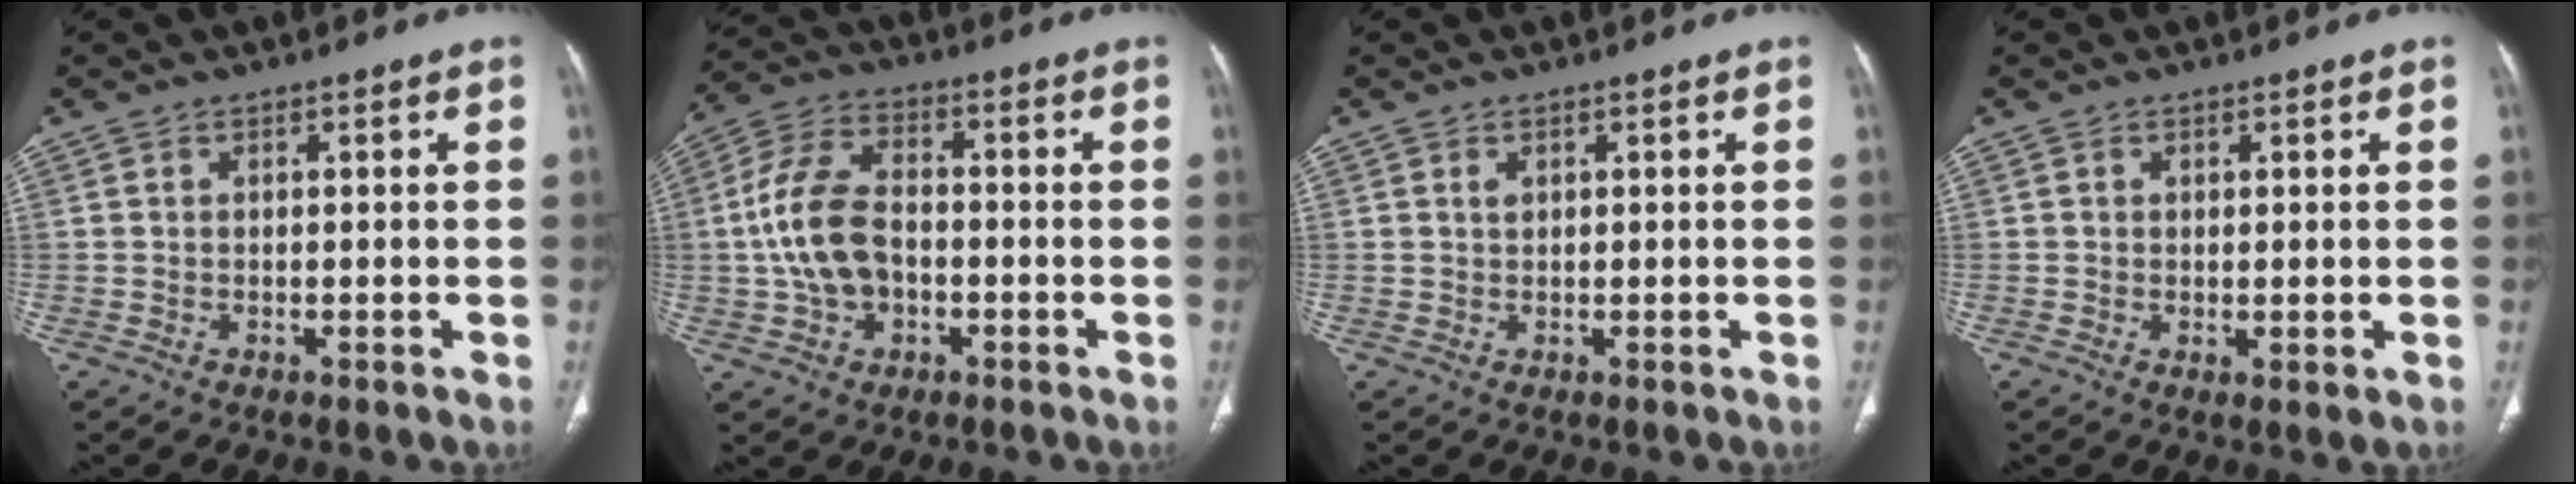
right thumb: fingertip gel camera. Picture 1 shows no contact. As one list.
[{"total": 12.1, "force": [-1.2, 7.9, 9.1], "torque": [-0.175, 0.029, -0.027]}, {"total": 1.0, "force": [0.5, 0.6, 0.6], "torque": [-0.010, 0.000, 0.011]}, {"total": 1.8, "force": [0.0, 0.6, 1.7], "torque": [-0.033, -0.010, 0.002]}]